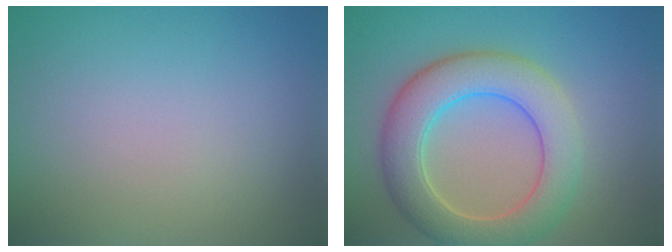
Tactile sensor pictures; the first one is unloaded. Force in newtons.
{"total": 7.3, "press": 7.3, "slide": 0.7}